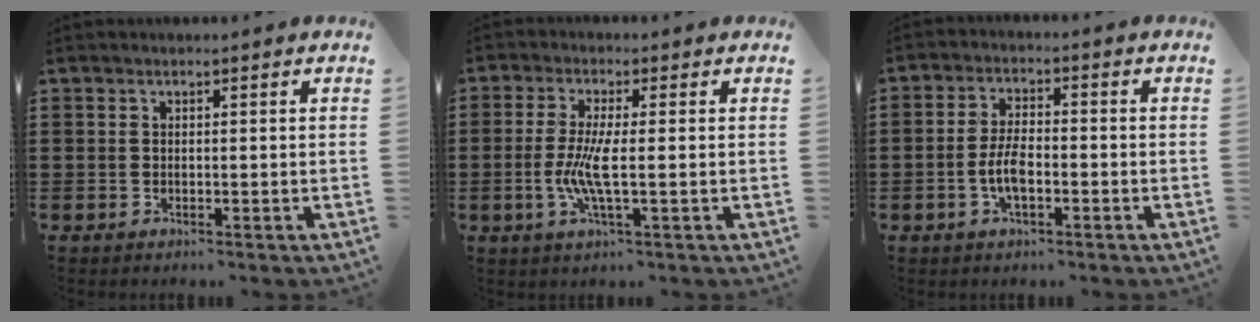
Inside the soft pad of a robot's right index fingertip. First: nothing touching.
{"total": 5.9, "force": [-0.8, 1.0, 5.8], "torque": [-0.130, -0.012, -0.025]}
{"total": 5.0, "force": [-1.4, 2.3, 4.2], "torque": [-0.102, -0.001, -0.033]}